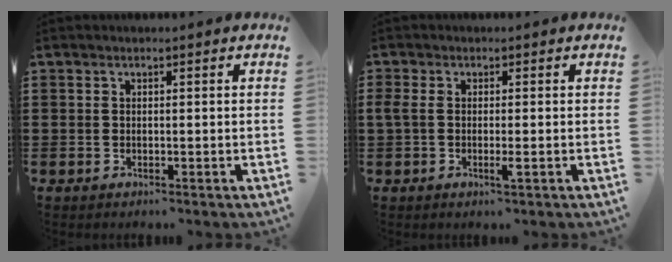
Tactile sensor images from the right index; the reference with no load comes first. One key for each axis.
{"total": 2.4, "fx": -0.5, "fy": 0.5, "fz": 2.3, "tx": -0.057, "ty": -0.008, "tz": -0.015}